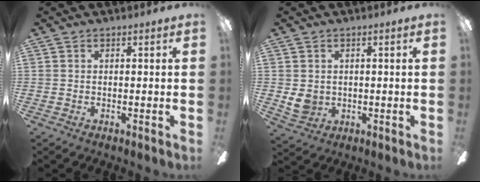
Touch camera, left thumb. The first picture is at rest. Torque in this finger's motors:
{"motor_torque": [-0.17, 0.17, 0.01, -0.01, 0.00]}